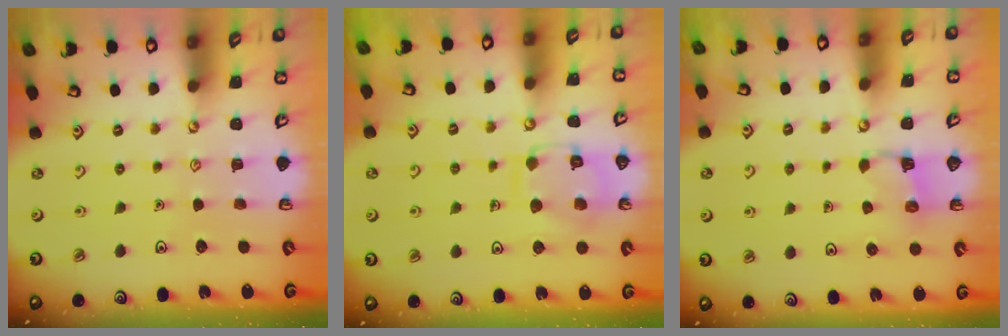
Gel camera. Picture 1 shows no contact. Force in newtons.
{"total": 11.6, "press": 11.6, "slide": 0.5}
{"total": 2.1, "press": 2.0, "slide": 0.5}